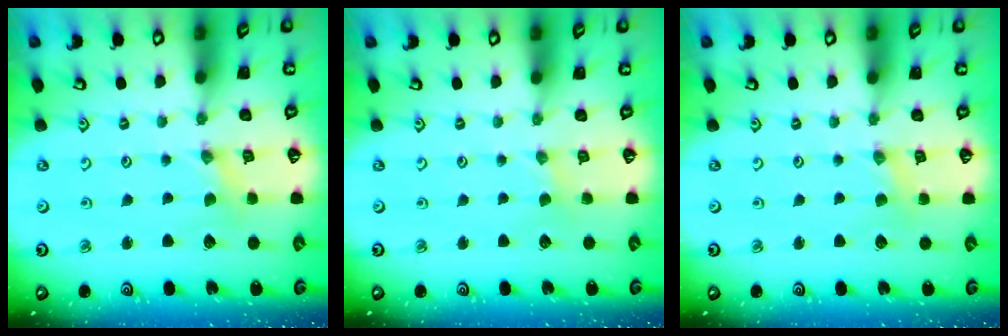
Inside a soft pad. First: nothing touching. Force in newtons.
{"total": 0.0}
{"total": 1.2, "press": 1.2, "slide": 0.3}